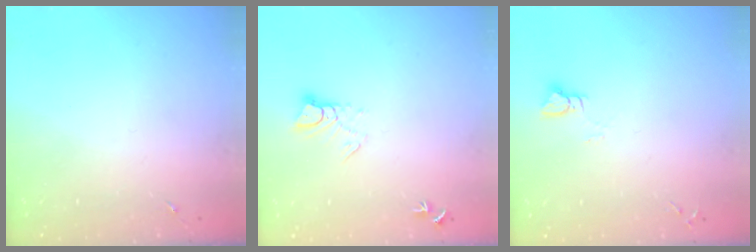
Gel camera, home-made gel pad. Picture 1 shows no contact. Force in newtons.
{"total": 5.5, "press": 5.5, "slide": 0.4}
{"total": 2.9, "press": 2.9, "slide": 0.3}